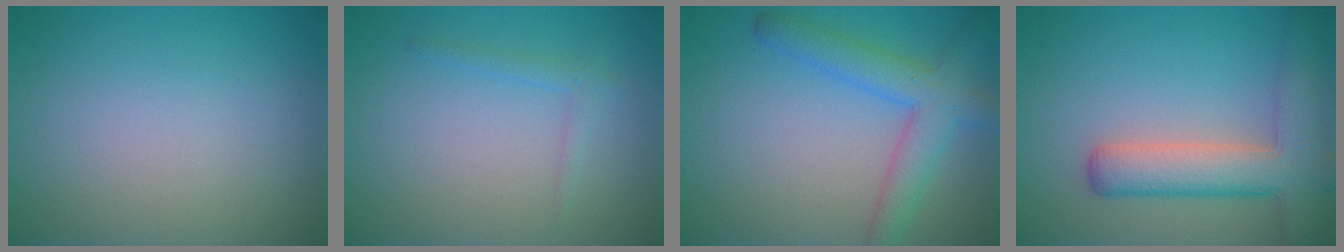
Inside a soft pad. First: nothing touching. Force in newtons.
{"total": 1.2, "press": 1.2, "slide": 0.1}
{"total": 4.7, "press": 4.7, "slide": 0.2}
{"total": 6.3, "press": 6.3, "slide": 0.3}